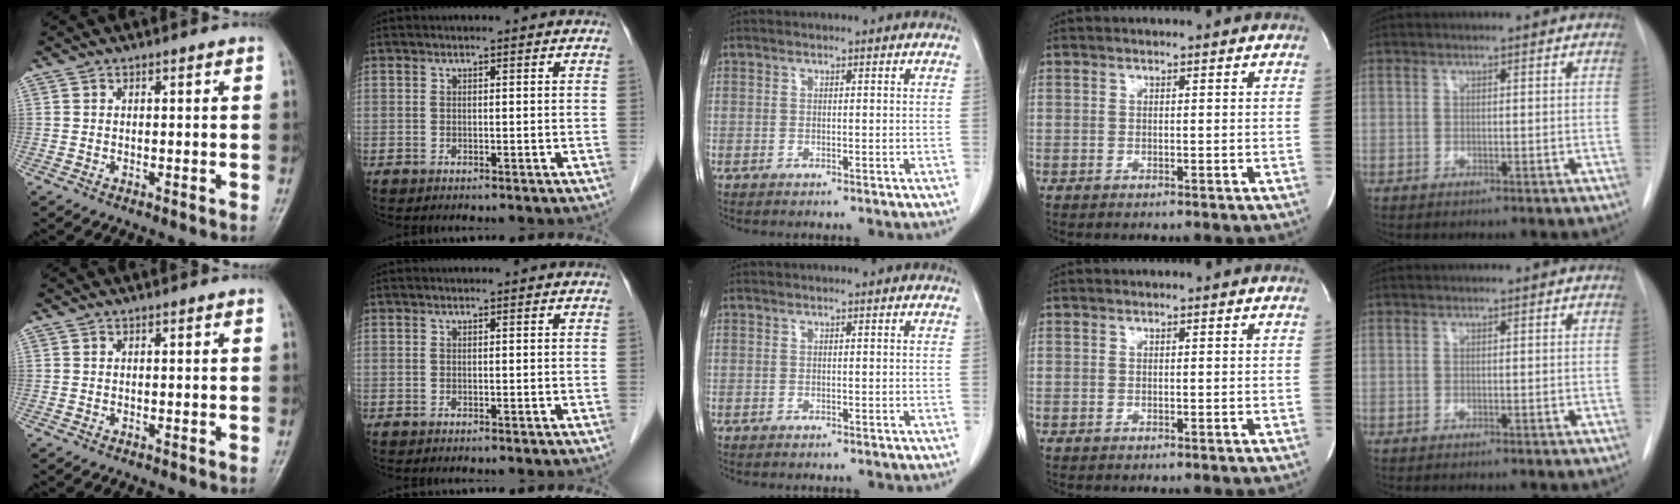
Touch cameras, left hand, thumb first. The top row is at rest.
{}